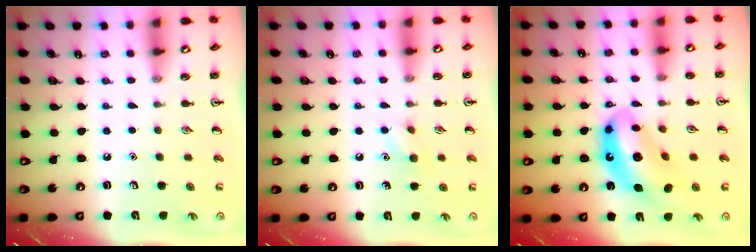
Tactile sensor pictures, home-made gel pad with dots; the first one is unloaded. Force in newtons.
{"total": 6.4, "press": 6.2, "slide": 1.4}
{"total": 13.4, "press": 12.6, "slide": 4.6}